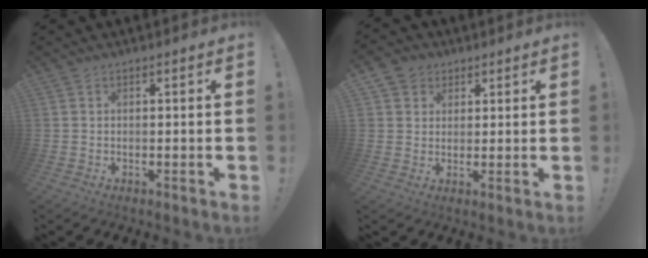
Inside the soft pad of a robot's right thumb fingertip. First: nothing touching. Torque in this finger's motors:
{"motor_torque": [0.00, 0.00, 0.37, 0.31, 0.00]}